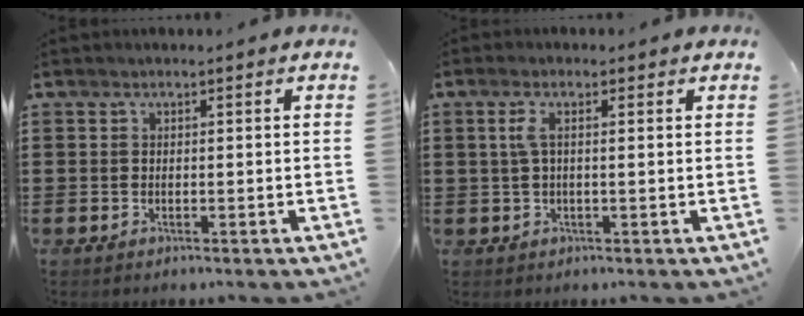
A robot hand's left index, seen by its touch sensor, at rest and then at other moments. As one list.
[{"total": 2.7, "force": [0.6, 0.4, 2.6], "torque": [-0.052, 0.002, 0.008]}]